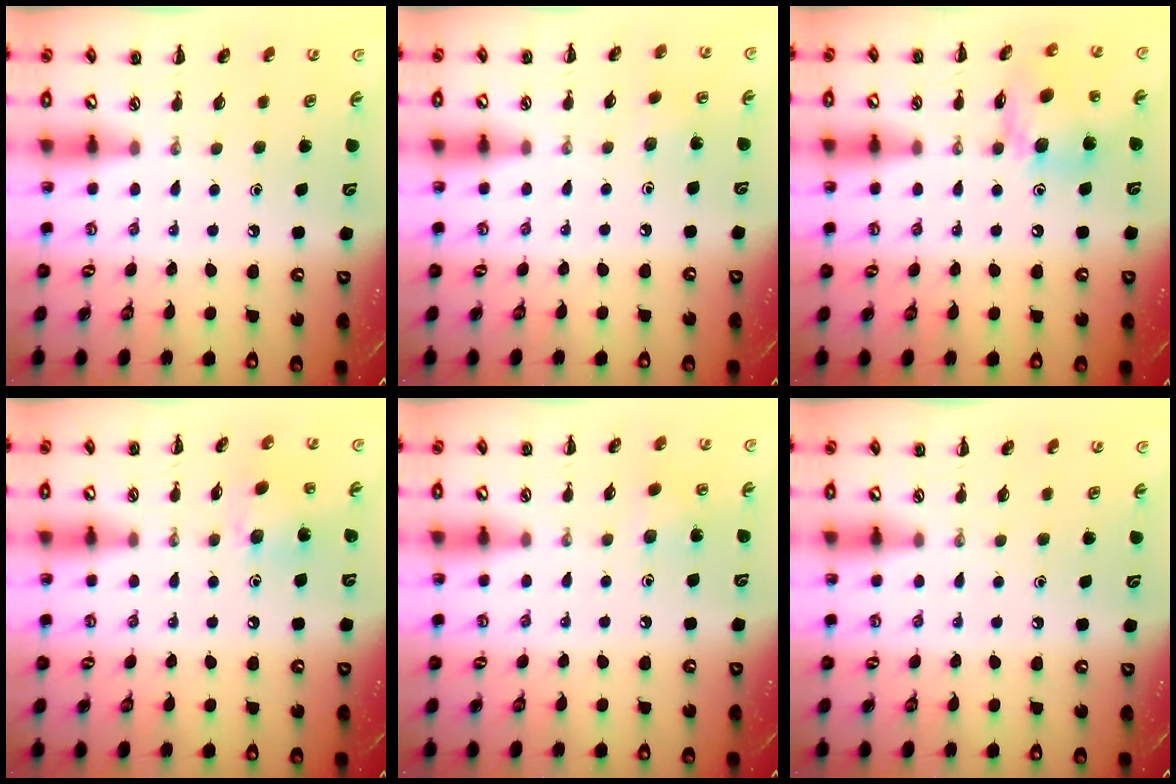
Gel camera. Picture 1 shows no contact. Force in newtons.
{"total": 4.7, "press": 4.6, "slide": 1.3}
{"total": 11.7, "press": 11.2, "slide": 3.3}
{"total": 8.0, "press": 7.9, "slide": 1.0}
{"total": 5.2, "press": 4.9, "slide": 1.5}
{"total": 0.0}